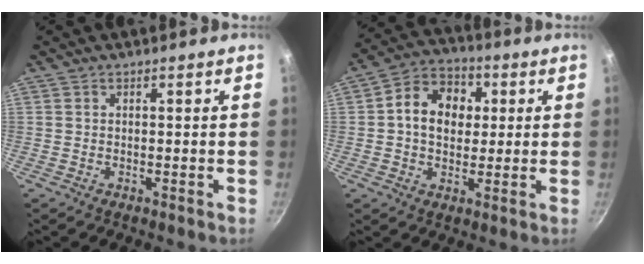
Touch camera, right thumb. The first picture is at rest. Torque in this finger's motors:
{"motor_torque": [-0.25, 0.63, 0.08, 0.13, 0.07]}